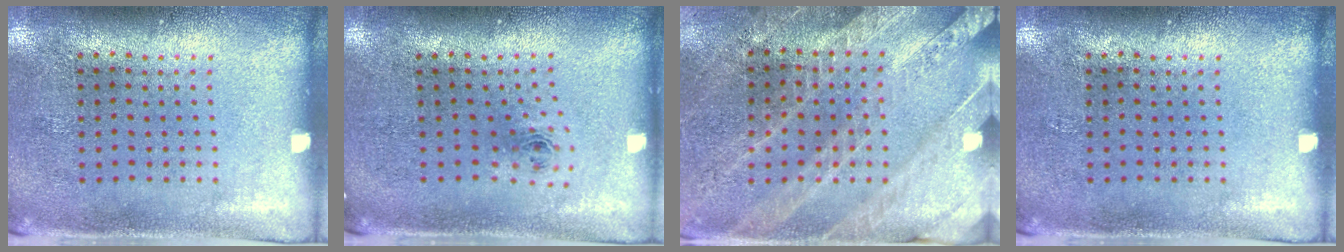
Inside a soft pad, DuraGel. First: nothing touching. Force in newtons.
{"total": 0.8, "press": 0.3, "slide": 0.7}
{"total": 2.7, "press": 2.7, "slide": 0.5}
{"total": 0.0}